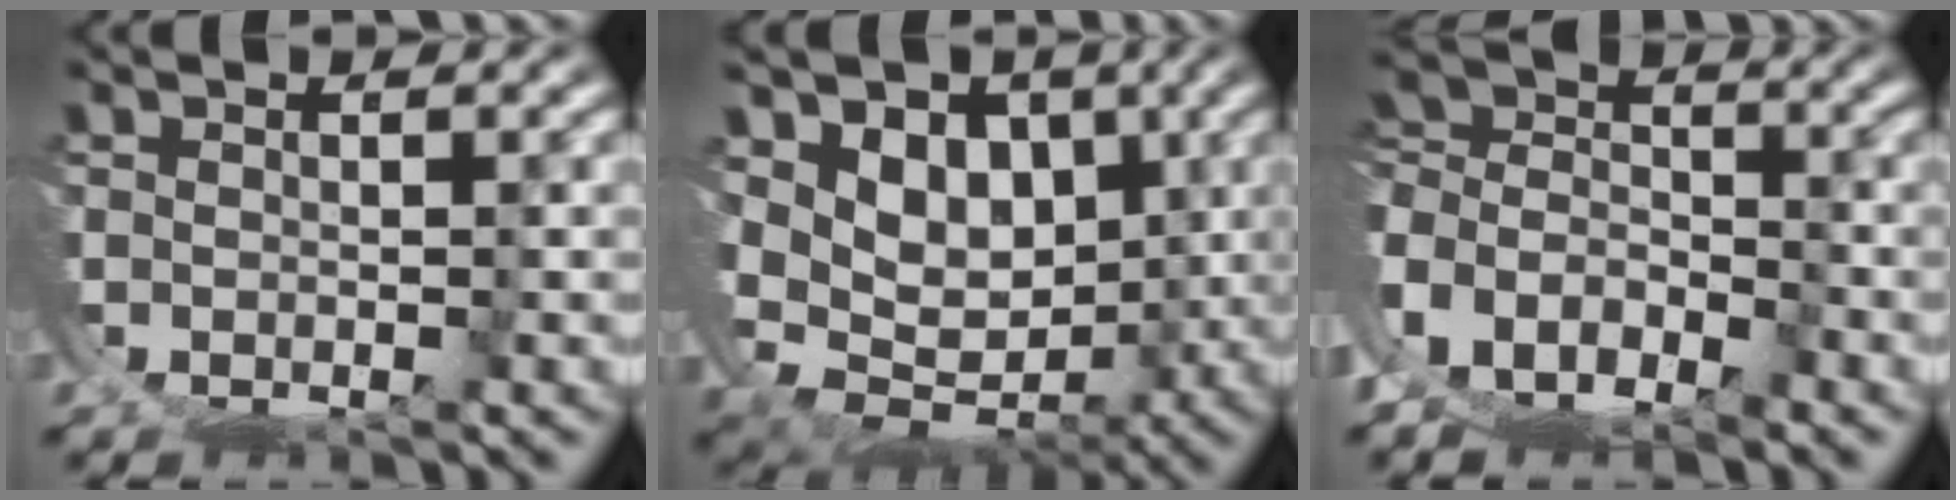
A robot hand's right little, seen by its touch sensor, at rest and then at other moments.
{"total": 9.3, "force": [1.6, 7.8, 4.9], "torque": [-0.113, -0.032, 0.034]}
{"total": 13.3, "force": [-2.2, 12.5, 3.9], "torque": [-0.150, -0.053, -0.046]}